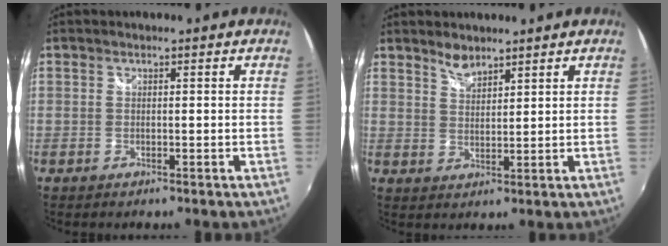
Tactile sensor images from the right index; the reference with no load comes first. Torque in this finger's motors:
{"motor_torque": [0.00, 0.00, 0.00, 0.03]}